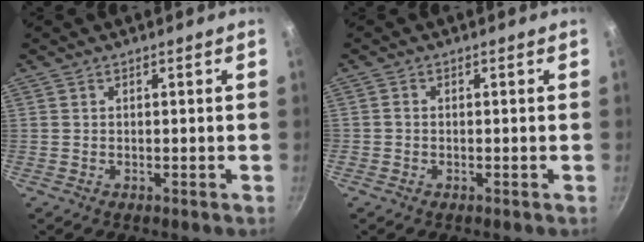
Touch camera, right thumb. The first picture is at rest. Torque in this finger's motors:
{"motor_torque": [2.26, 2.27, 0.93, -0.75, 0.25]}